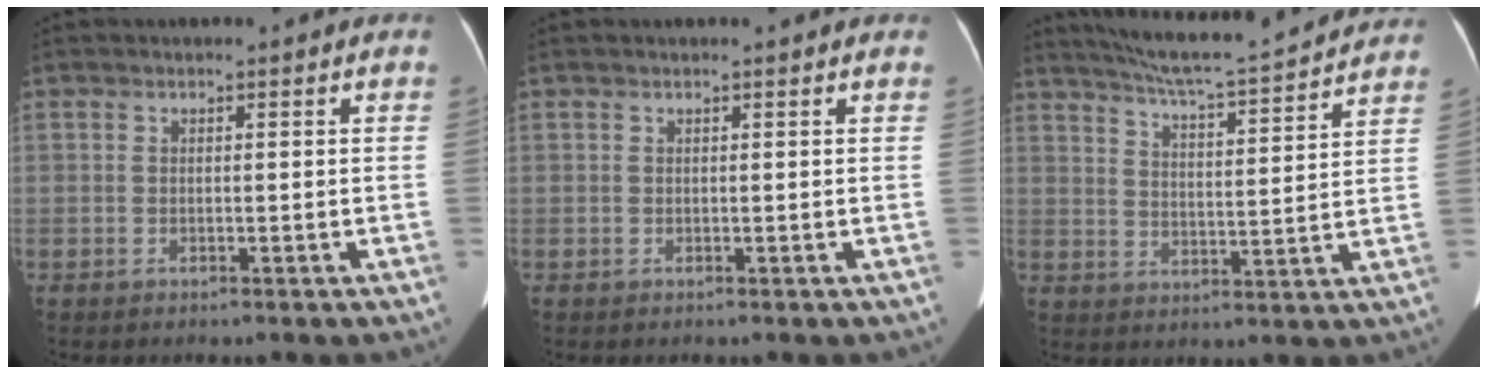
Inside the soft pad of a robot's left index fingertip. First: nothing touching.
{"total": 1.3, "force": [1.2, 0.0, 0.4], "torque": [-0.014, 0.013, 0.014]}
{"total": 17.9, "force": [16.5, 0.6, 6.9], "torque": [-0.117, 0.002, 0.230]}